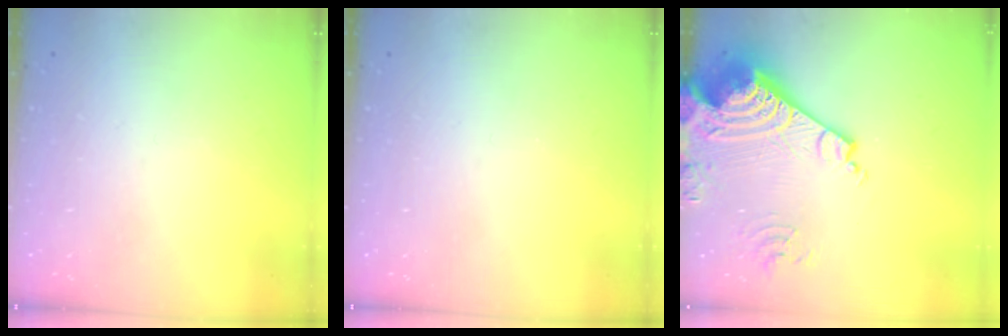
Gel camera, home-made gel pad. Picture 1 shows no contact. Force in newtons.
{"total": 0.0}
{"total": 18.4, "press": 18.3, "slide": 2.3}